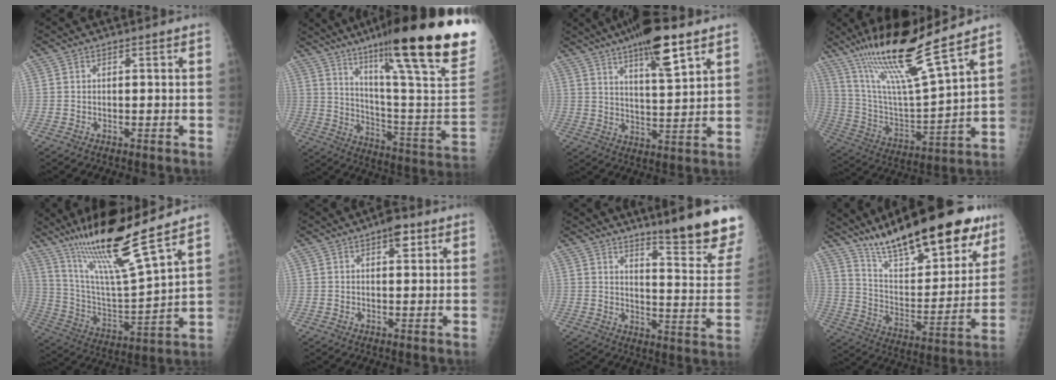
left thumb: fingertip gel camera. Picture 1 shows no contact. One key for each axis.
{"total": 31.3, "fx": 19.8, "fy": 2.5, "fz": 24.0, "tx": -0.317, "ty": -0.086, "tz": 0.300}
{"total": 13.7, "fx": 8.4, "fy": 3.1, "fz": 10.4, "tx": -0.157, "ty": -0.034, "tz": 0.135}
{"total": 20.5, "fx": 14.8, "fy": 1.4, "fz": 14.1, "tx": -0.245, "ty": -0.064, "tz": 0.279}
{"total": 20.3, "fx": 14.8, "fy": 1.1, "fz": 13.7, "tx": -0.231, "ty": -0.068, "tz": 0.277}
{"total": 4.1, "fx": 2.1, "fy": 1.8, "fz": 3.0, "tx": -0.028, "ty": -0.005, "tz": 0.026}
{"total": 16.8, "fx": 12.8, "fy": 1.4, "fz": 10.9, "tx": -0.113, "ty": -0.108, "tz": 0.170}
{"total": 28.2, "fx": 19.7, "fy": 9.1, "fz": 17.9, "tx": -0.242, "ty": -0.065, "tz": 0.316}